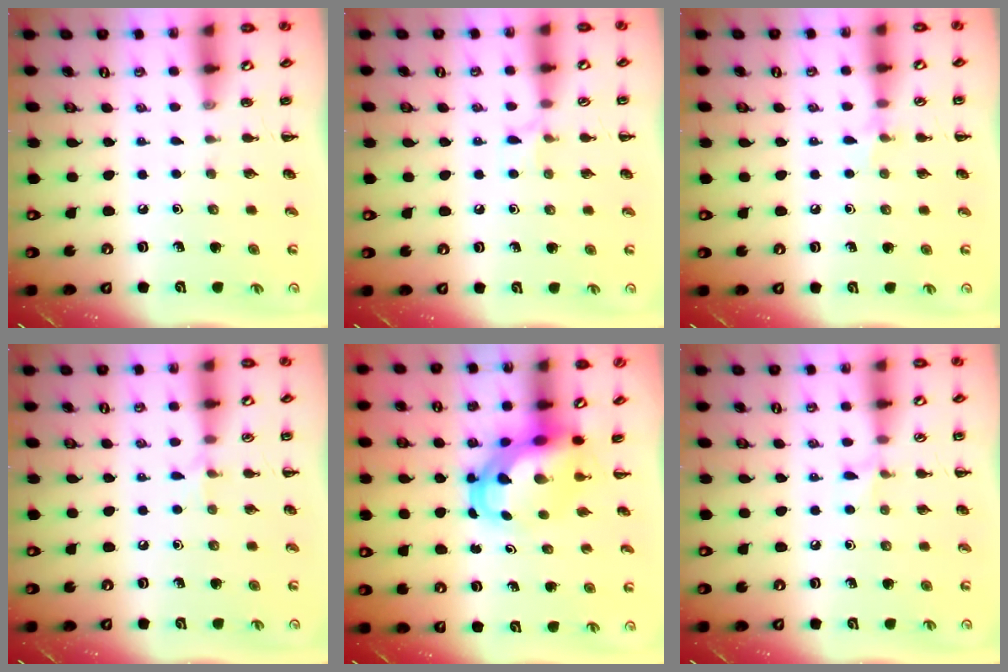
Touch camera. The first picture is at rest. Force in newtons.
{"total": 5.2, "press": 4.8, "slide": 1.7}
{"total": 4.8, "press": 4.5, "slide": 1.7}
{"total": 4.1, "press": 3.8, "slide": 1.4}
{"total": 6.3, "press": 6.1, "slide": 1.5}
{"total": 4.6, "press": 4.2, "slide": 1.8}